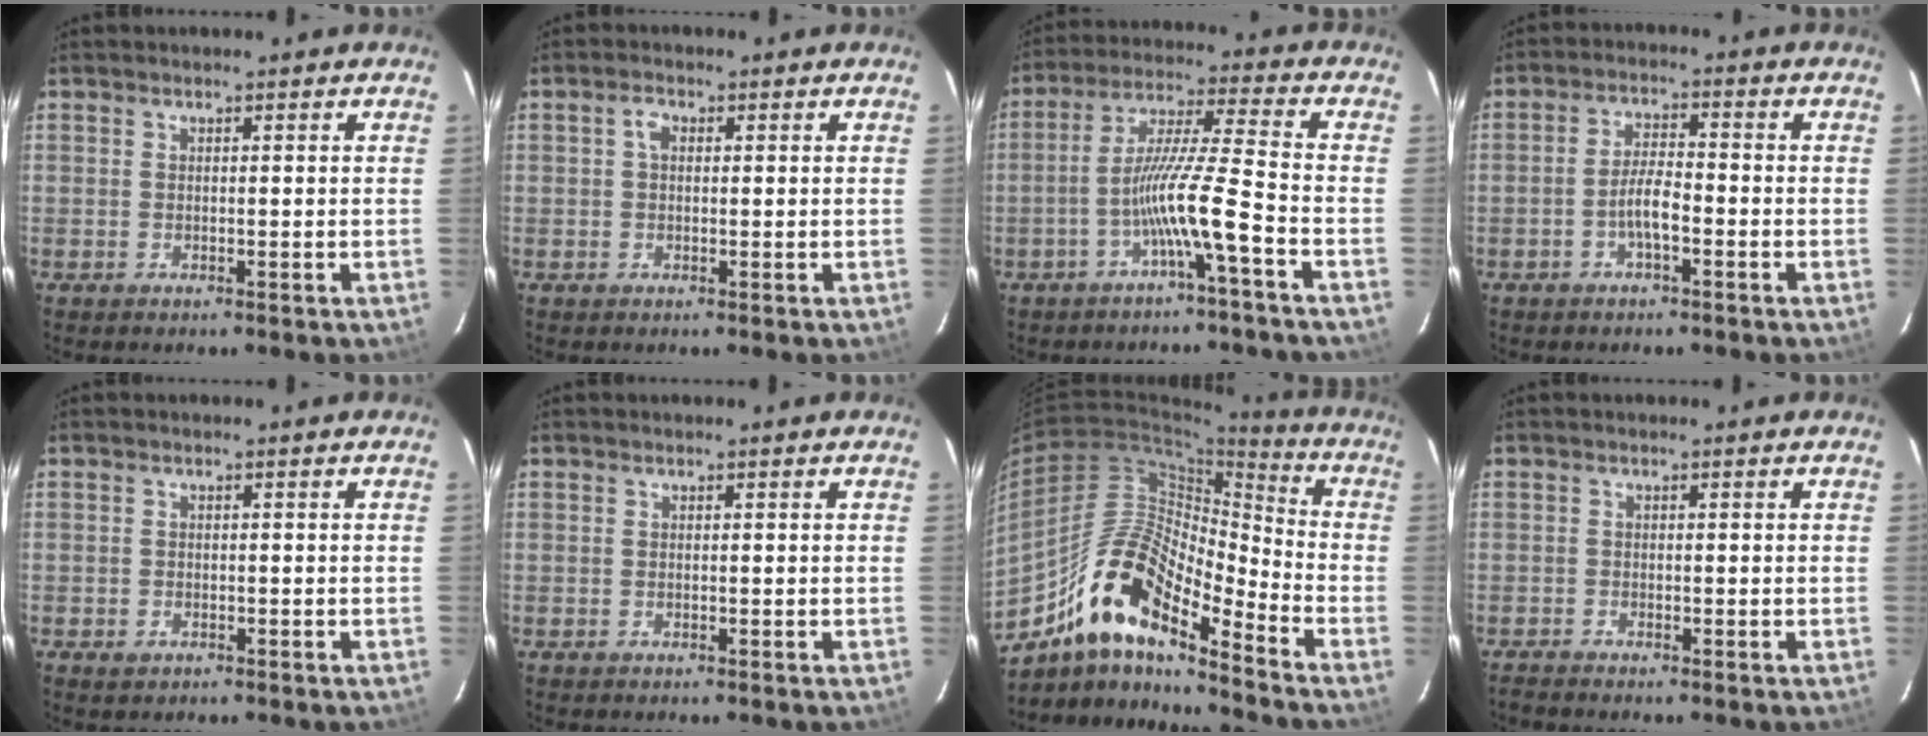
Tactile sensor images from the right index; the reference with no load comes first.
{"total": 1.8, "force": [0.3, 1.2, 1.3], "torque": [-0.025, 0.008, 0.003]}
{"total": 9.4, "force": [-4.6, -1.4, 8.1], "torque": [-0.162, 0.006, -0.086]}
{"total": 4.4, "force": [-2.1, 1.0, 3.8], "torque": [-0.080, 0.006, -0.038]}
{"total": 1.6, "force": [-0.9, 1.2, 0.5], "torque": [-0.009, -0.001, -0.014]}
{"total": 0.0}
{"total": 16.1, "force": [-11.5, 4.1, 10.6], "torque": [-0.186, 0.008, -0.226]}
{"total": 1.3, "force": [-1.3, 0.0, 0.1], "torque": [-0.011, -0.005, -0.023]}